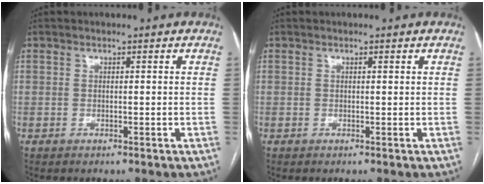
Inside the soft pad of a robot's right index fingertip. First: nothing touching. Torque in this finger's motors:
{"motor_torque": [0.07, 0.07, 0.05, 0.01]}